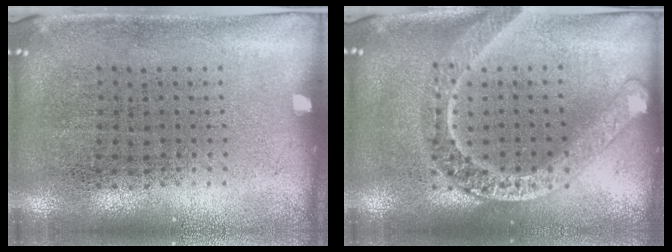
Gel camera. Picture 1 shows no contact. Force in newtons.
{"total": 2.3, "press": 2.3, "slide": 0.2}